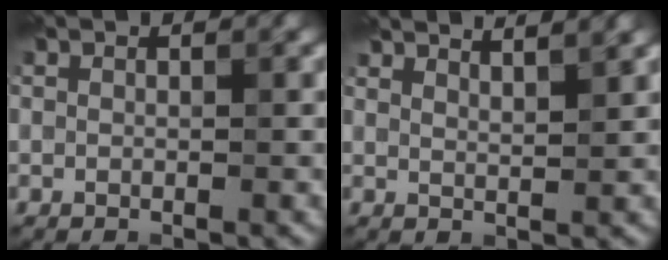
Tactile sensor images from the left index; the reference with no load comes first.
{"total": 4.2, "force": [3.7, 0.9, 1.8], "torque": [0.002, 0.019, 0.033]}